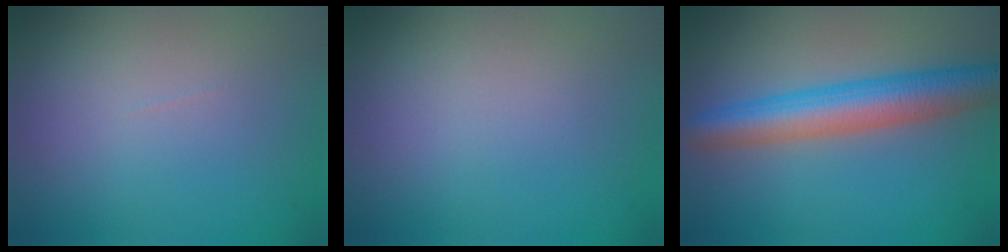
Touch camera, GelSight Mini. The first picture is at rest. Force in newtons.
{"total": 0.0}
{"total": 6.3, "press": 6.3, "slide": 0.2}